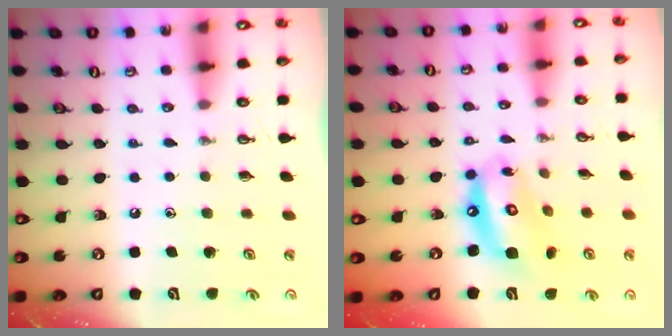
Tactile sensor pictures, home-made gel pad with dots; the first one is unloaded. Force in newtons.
{"total": 13.6, "press": 13.6, "slide": 1.4}